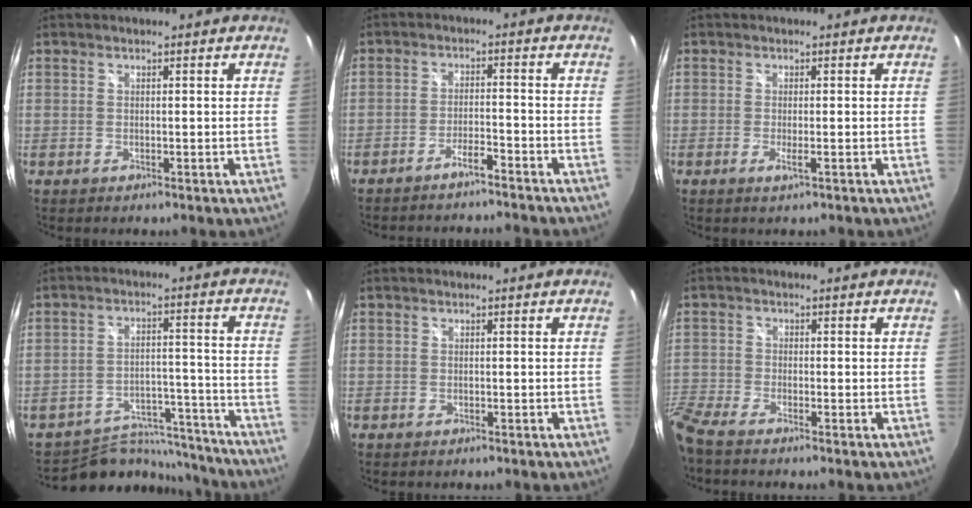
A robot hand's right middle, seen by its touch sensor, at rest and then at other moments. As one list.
[{"total": 5.5, "force": [-5.2, -0.2, 1.8], "torque": [-0.052, 0.001, -0.080]}, {"total": 1.7, "force": [-0.8, -0.2, 1.5], "torque": [-0.029, -0.003, -0.014]}, {"total": 13.6, "force": [-12.6, 4.4, 2.4], "torque": [-0.045, 0.026, -0.172]}, {"total": 0.6, "force": [-0.5, 0.1, 0.3], "torque": [-0.007, 0.000, -0.007]}, {"total": 7.0, "force": [-6.0, 1.2, 3.3], "torque": [-0.098, -0.022, -0.122]}]